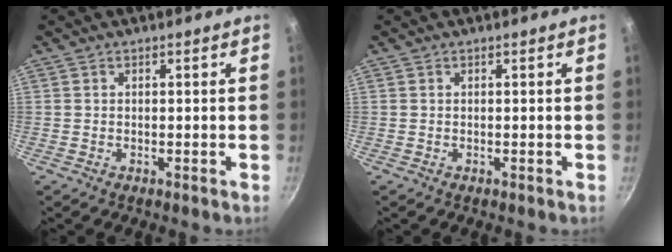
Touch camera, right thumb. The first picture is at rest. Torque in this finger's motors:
{"motor_torque": [0.00, 0.00, -0.23, 0.24, 0.01]}